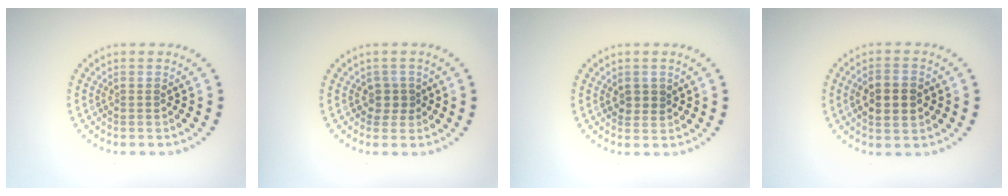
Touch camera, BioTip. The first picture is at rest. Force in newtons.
{"total": 1.5, "press": 1.0, "slide": 1.1}
{"total": 1.6, "press": 1.4, "slide": 0.8}
{"total": 3.4, "press": 3.4, "slide": 0.1}